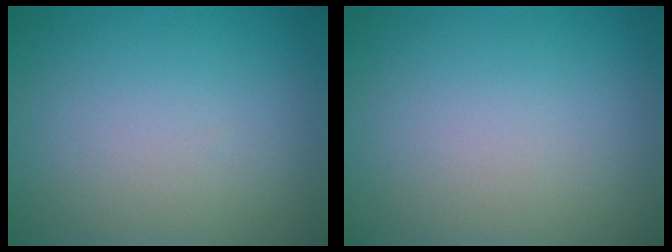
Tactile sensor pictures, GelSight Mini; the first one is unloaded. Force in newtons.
{"total": 0.0}